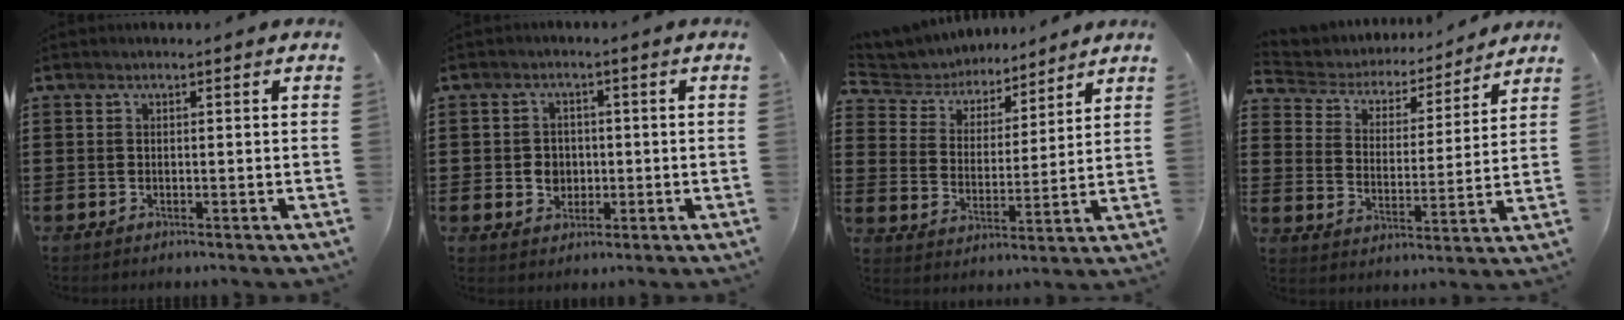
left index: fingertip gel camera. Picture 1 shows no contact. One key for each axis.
{"total": 3.4, "fx": -0.4, "fy": 3.2, "fz": 1.1, "tx": -0.028, "ty": 0.004, "tz": -0.013}
{"total": 4.9, "fx": 4.6, "fy": 1.5, "fz": 0.3, "tx": -0.038, "ty": -0.031, "tz": 0.077}
{"total": 4.1, "fx": 4.0, "fy": 1.1, "fz": 0.5, "tx": -0.037, "ty": -0.032, "tz": 0.060}